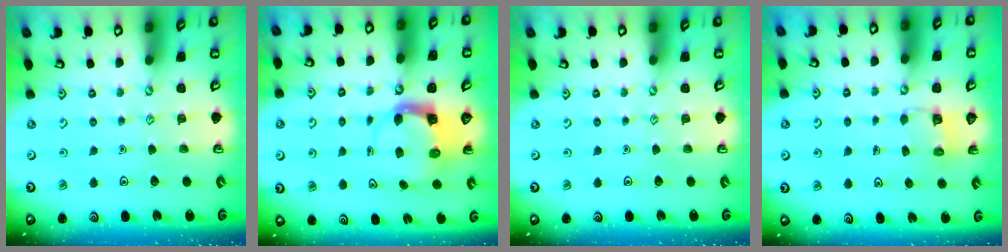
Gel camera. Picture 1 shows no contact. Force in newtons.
{"total": 3.7, "press": 3.7, "slide": 0.5}
{"total": 0.0}
{"total": 3.2, "press": 3.2, "slide": 0.2}